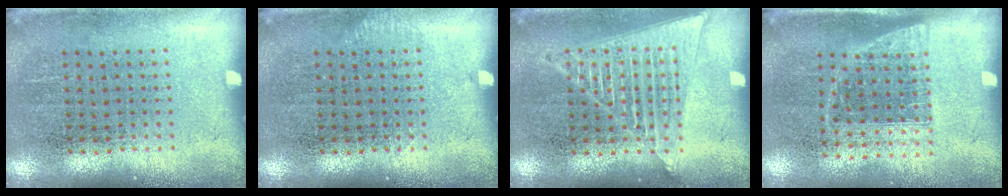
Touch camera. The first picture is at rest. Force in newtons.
{"total": 0.6, "press": 0.6, "slide": 0.2}
{"total": 1.5, "press": 1.5, "slide": 0.1}
{"total": 1.1, "press": 0.9, "slide": 0.6}